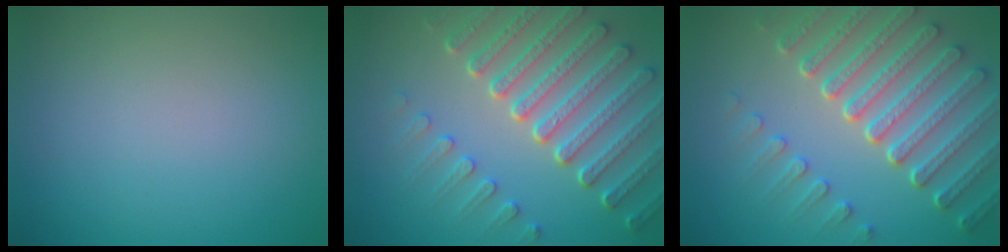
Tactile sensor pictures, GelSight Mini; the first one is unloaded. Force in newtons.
{"total": 7.4, "press": 5.7, "slide": 4.7}
{"total": 7.6, "press": 5.6, "slide": 5.1}